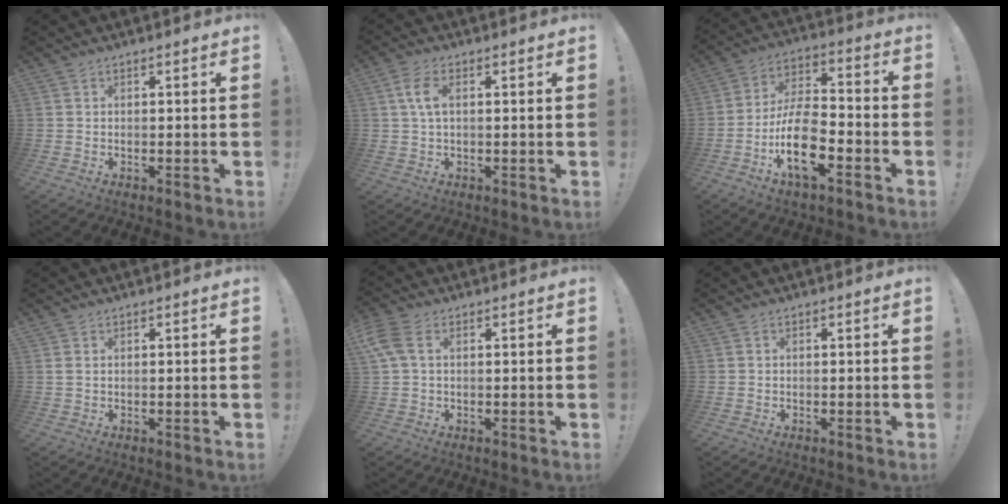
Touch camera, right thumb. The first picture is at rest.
{"total": 5.7, "force": [1.1, 2.9, 4.8], "torque": [-0.093, 0.005, 0.019]}
{"total": 16.6, "force": [-7.2, 7.7, 12.7], "torque": [-0.247, 0.040, -0.118]}
{"total": 0.8, "force": [0.4, 0.2, 0.7], "torque": [-0.017, 0.000, 0.008]}
{"total": 5.5, "force": [1.6, 3.0, 4.3], "torque": [-0.104, 0.001, 0.029]}
{"total": 0.0}